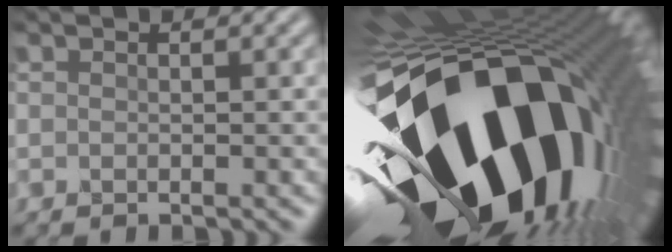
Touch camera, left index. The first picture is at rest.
{"total": 21.6, "force": [-6.4, 10.7, 17.6], "torque": [-0.322, -0.089, -0.080]}